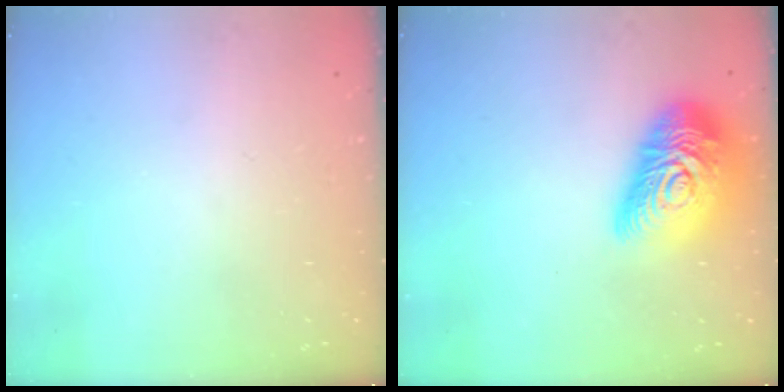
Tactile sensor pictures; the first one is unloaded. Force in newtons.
{"total": 22.1, "press": 22.0, "slide": 1.3}